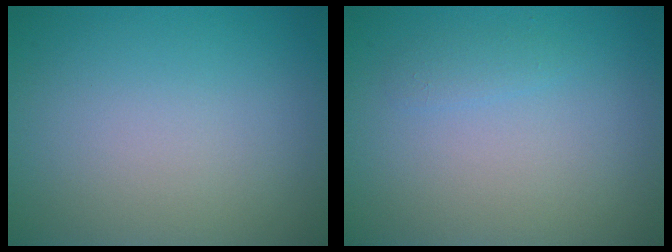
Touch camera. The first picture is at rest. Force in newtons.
{"total": 0.9, "press": 0.9, "slide": 0.0}